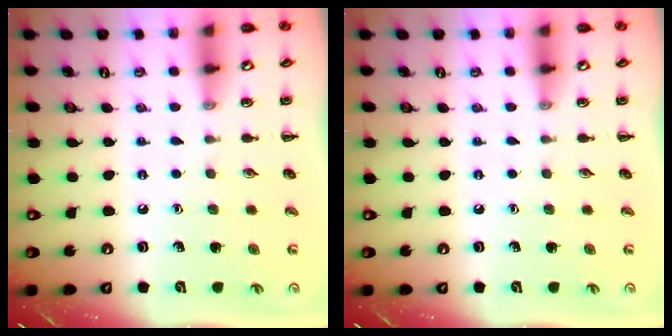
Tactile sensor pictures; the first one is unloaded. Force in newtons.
{"total": 0.0}